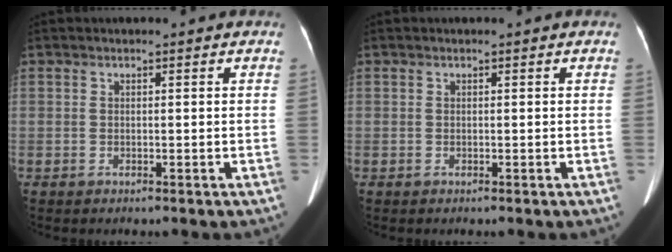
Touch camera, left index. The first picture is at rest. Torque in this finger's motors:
{"motor_torque": [0.04, 0.04, 0.00, 0.01]}